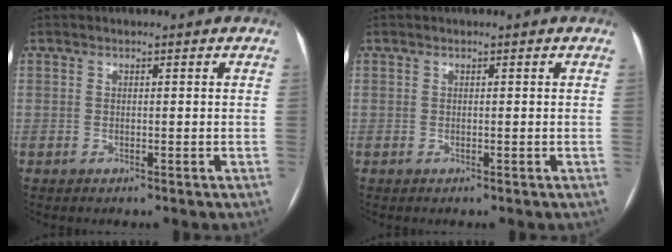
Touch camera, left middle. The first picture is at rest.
{"total": 0.0}